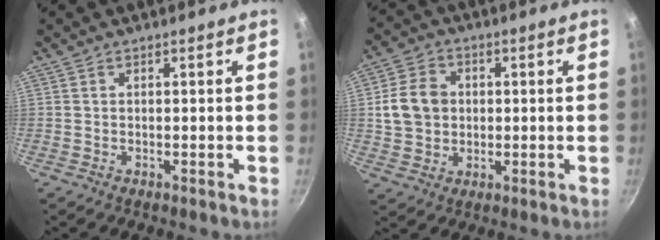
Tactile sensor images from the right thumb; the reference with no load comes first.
{"total": 9.0, "force": [0.9, 7.4, 4.9], "torque": [-0.068, 0.008, 0.011]}